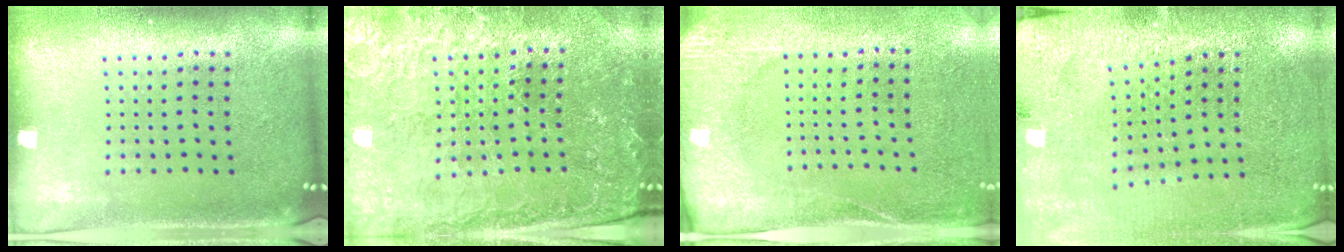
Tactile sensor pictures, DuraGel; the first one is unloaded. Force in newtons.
{"total": 1.7, "press": 1.7, "slide": 0.3}
{"total": 2.6, "press": 2.2, "slide": 1.4}
{"total": 2.8, "press": 2.8, "slide": 0.1}